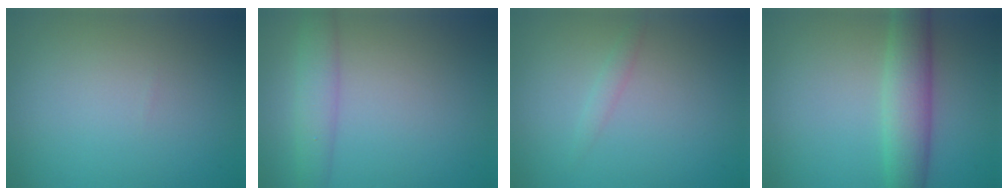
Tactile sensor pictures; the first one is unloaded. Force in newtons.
{"total": 3.0, "press": 3.0, "slide": 0.2}
{"total": 1.0, "press": 1.0, "slide": 0.1}
{"total": 4.5, "press": 4.5, "slide": 0.0}